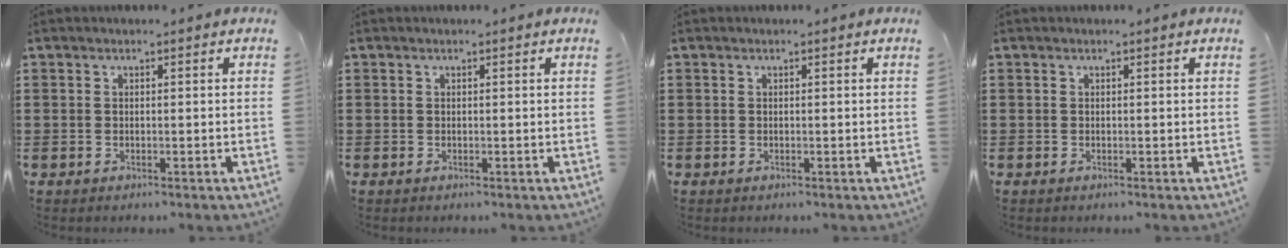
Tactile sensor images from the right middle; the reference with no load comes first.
{"total": 0.0}
{"total": 0.0}
{"total": 0.0}